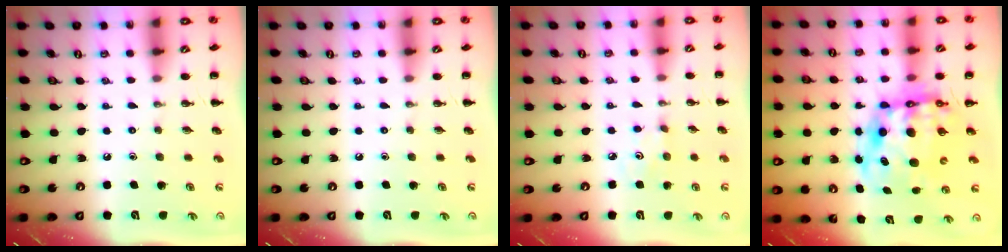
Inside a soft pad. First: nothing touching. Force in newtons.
{"total": 0.0}
{"total": 2.7, "press": 2.6, "slide": 0.6}
{"total": 13.4, "press": 13.0, "slide": 3.3}